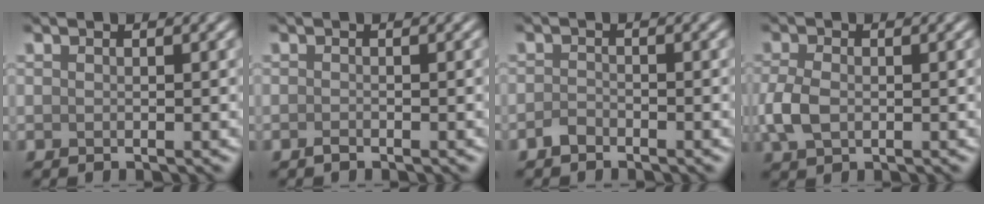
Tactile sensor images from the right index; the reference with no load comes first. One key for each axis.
{"total": 0.5, "fx": -0.4, "fy": 0.1, "fz": 0.3, "tx": -0.004, "ty": 0.001, "tz": -0.009}
{"total": 1.1, "fx": -0.9, "fy": 0.5, "fz": 0.4, "tx": -0.006, "ty": 0.002, "tz": -0.020}
{"total": 3.0, "fx": -0.5, "fy": 1.9, "fz": 2.3, "tx": -0.057, "ty": -0.004, "tz": -0.011}